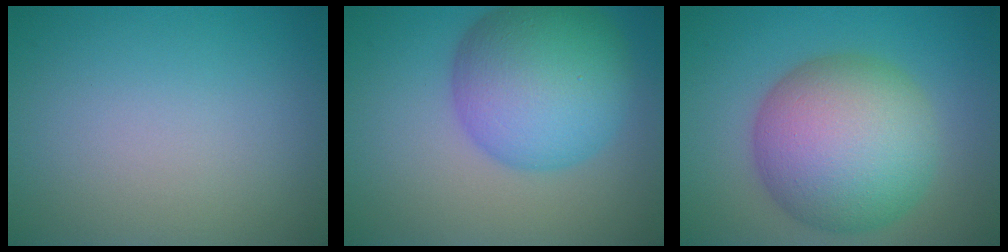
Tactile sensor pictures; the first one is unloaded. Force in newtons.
{"total": 9.9, "press": 9.9, "slide": 0.2}
{"total": 11.5, "press": 11.5, "slide": 0.3}